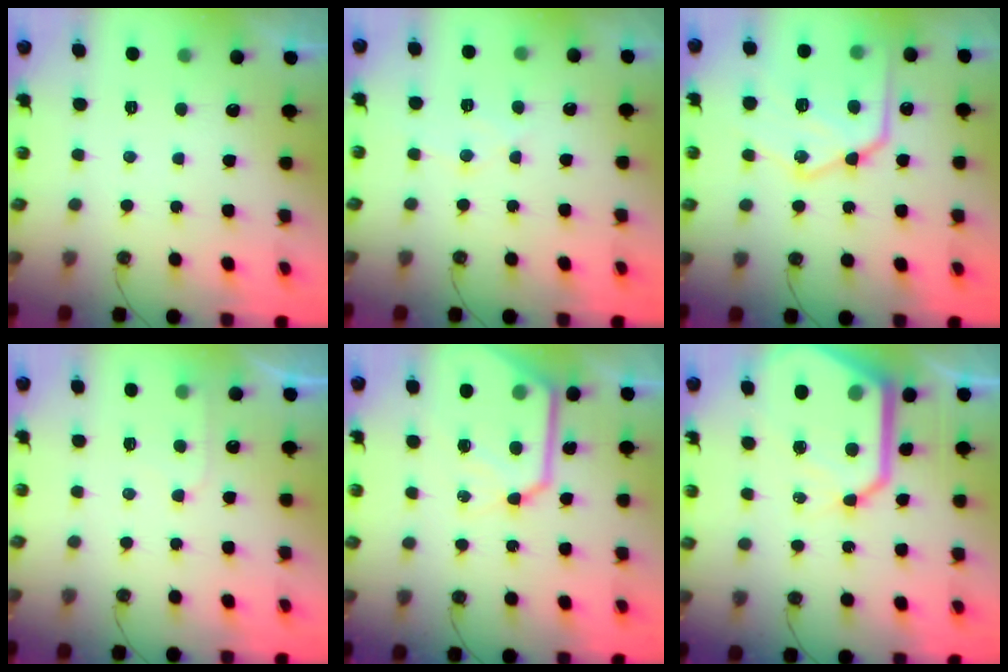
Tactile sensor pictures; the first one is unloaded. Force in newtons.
{"total": 7.0, "press": 6.9, "slide": 0.4}
{"total": 21.6, "press": 21.6, "slide": 1.5}
{"total": 5.0, "press": 4.9, "slide": 0.5}
{"total": 15.7, "press": 15.6, "slide": 1.5}
{"total": 20.8, "press": 20.6, "slide": 2.3}